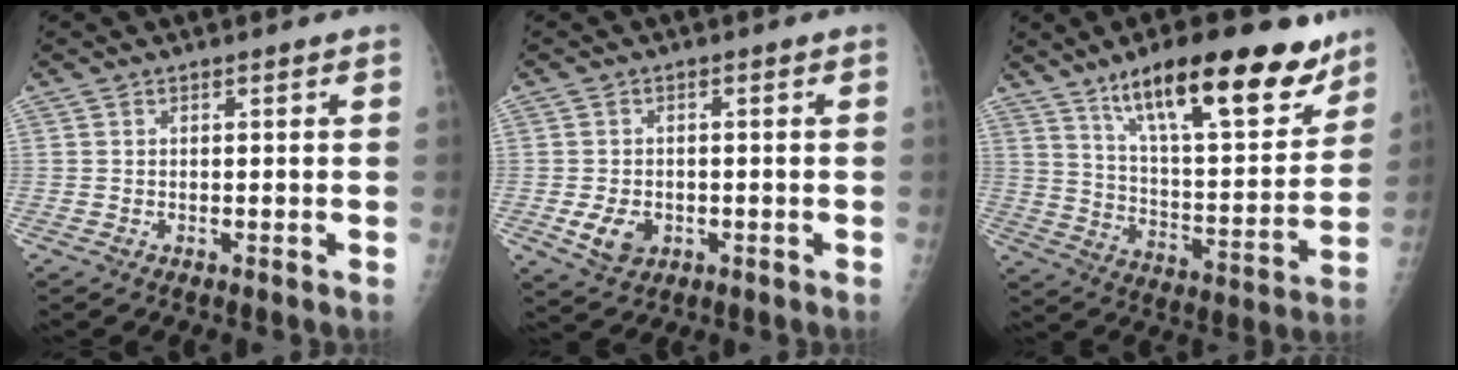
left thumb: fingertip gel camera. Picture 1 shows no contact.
{"total": 5.0, "force": [-1.4, 3.9, 2.8], "torque": [-0.043, -0.002, -0.017]}
{"total": 23.4, "force": [15.2, 7.1, 16.3], "torque": [-0.215, -0.061, 0.244]}